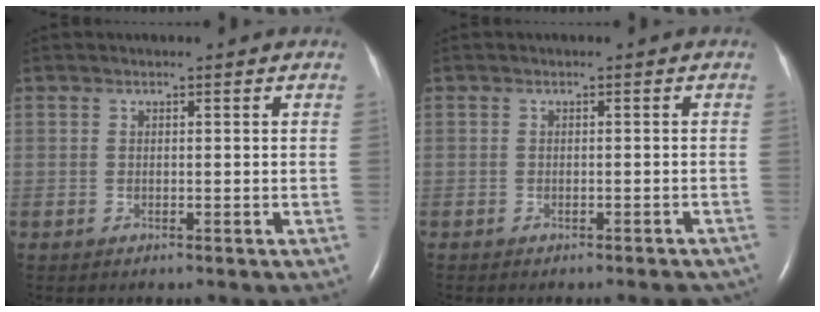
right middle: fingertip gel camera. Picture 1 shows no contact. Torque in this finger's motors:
{"motor_torque": [0.02, 0.03, 0.10, 0.00]}